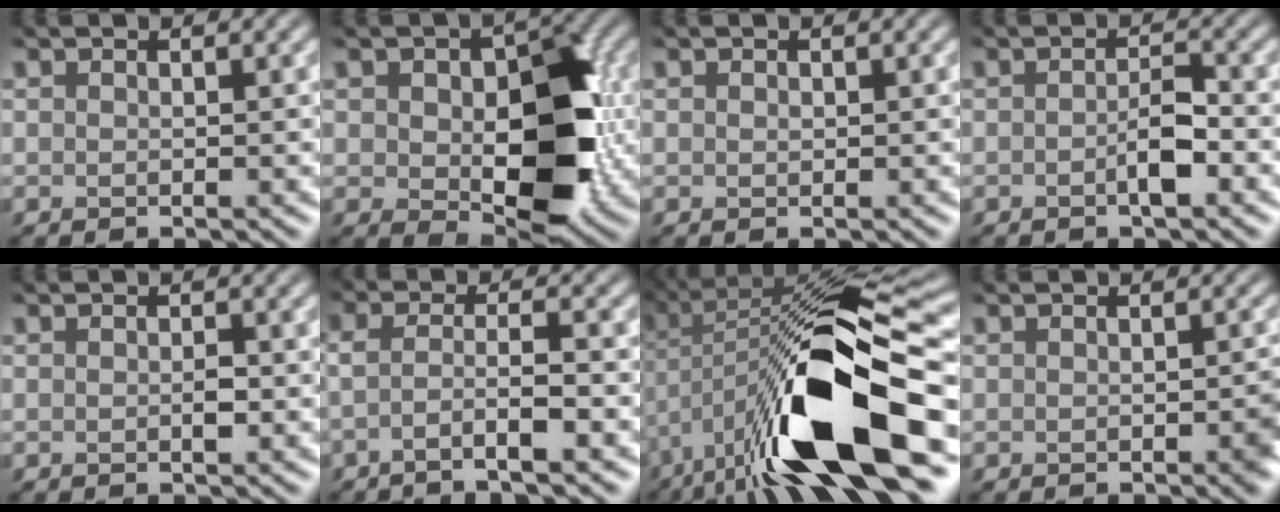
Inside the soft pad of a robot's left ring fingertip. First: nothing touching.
{"total": 9.8, "force": [-0.8, 5.7, 7.9], "torque": [-0.124, -0.004, -0.007]}
{"total": 0.0}
{"total": 2.4, "force": [-1.5, 0.6, 1.8], "torque": [-0.039, -0.004, -0.022]}
{"total": 0.8, "force": [-0.5, 0.2, 0.5], "torque": [-0.017, -0.003, -0.001]}
{"total": 3.4, "force": [-2.2, 0.6, 2.5], "torque": [-0.042, -0.014, -0.045]}
{"total": 15.7, "force": [-5.3, 5.3, 13.8], "torque": [-0.225, -0.001, -0.084]}
{"total": 1.3, "force": [-0.3, 0.4, 1.2], "torque": [-0.020, 0.000, 0.000]}